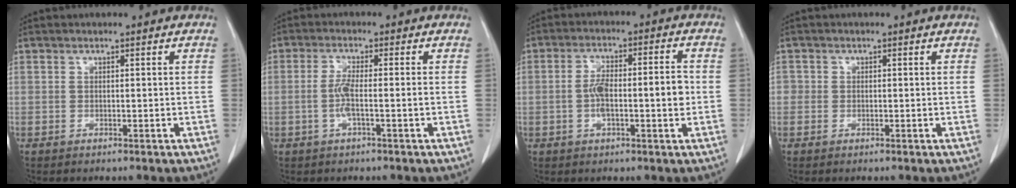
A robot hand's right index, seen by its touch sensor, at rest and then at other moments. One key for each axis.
{"total": 3.4, "fx": -0.9, "fy": 0.1, "fz": 3.3, "tx": -0.070, "ty": 0.001, "tz": -0.018}
{"total": 7.8, "fx": -0.9, "fy": 2.0, "fz": 7.5, "tx": -0.137, "ty": 0.018, "tz": -0.015}
{"total": 1.2, "fx": -0.1, "fy": 1.2, "fz": 0.2, "tx": 0.008, "ty": 0.005, "tz": -0.004}